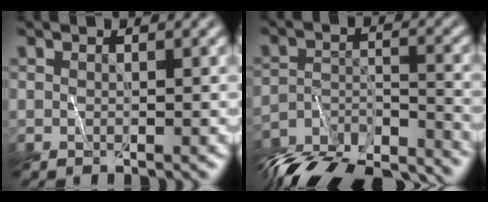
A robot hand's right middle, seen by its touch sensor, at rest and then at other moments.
{"total": 15.2, "force": [-14.6, 3.1, 2.9], "torque": [-0.051, -0.019, -0.201]}